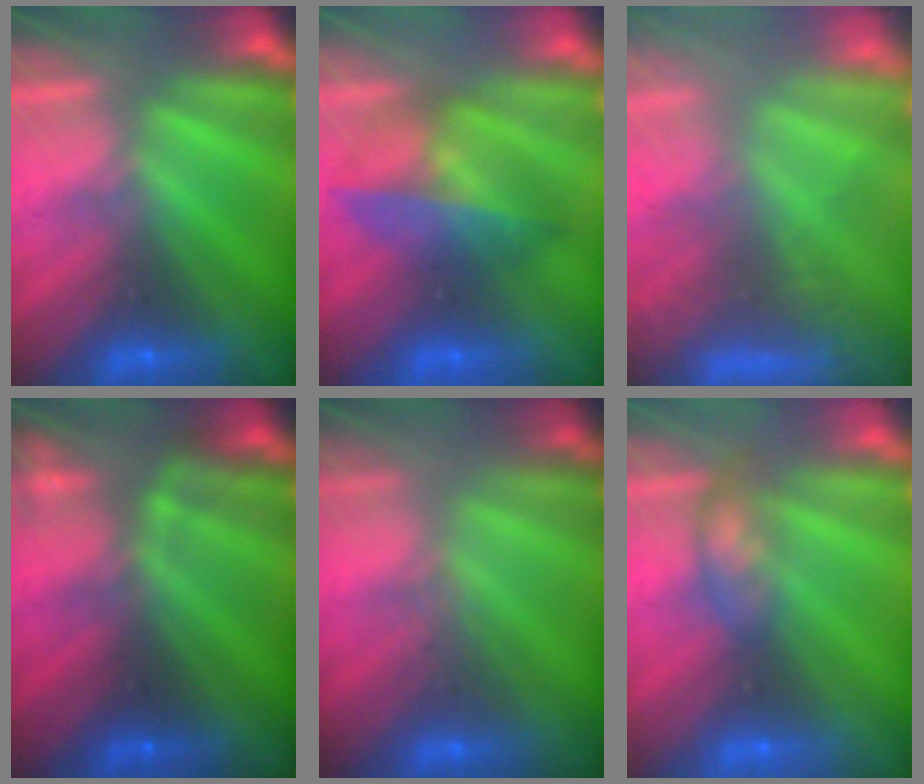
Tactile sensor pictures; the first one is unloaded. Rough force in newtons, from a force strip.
{"total": 4.4}
{"total": 6.9}
{"total": 2.4}
{"total": 2.9}
{"total": 2.3}